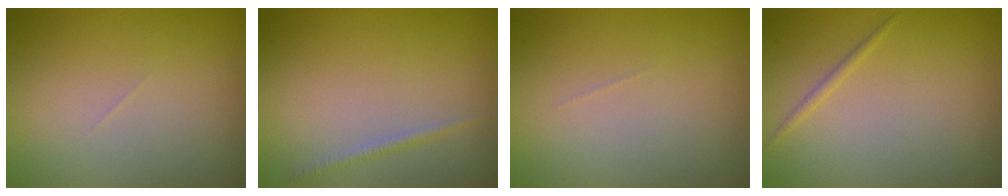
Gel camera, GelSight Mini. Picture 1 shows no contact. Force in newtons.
{"total": 0.9, "press": 0.9, "slide": 0.1}
{"total": 0.0}
{"total": 0.7, "press": 0.7, "slide": 0.1}